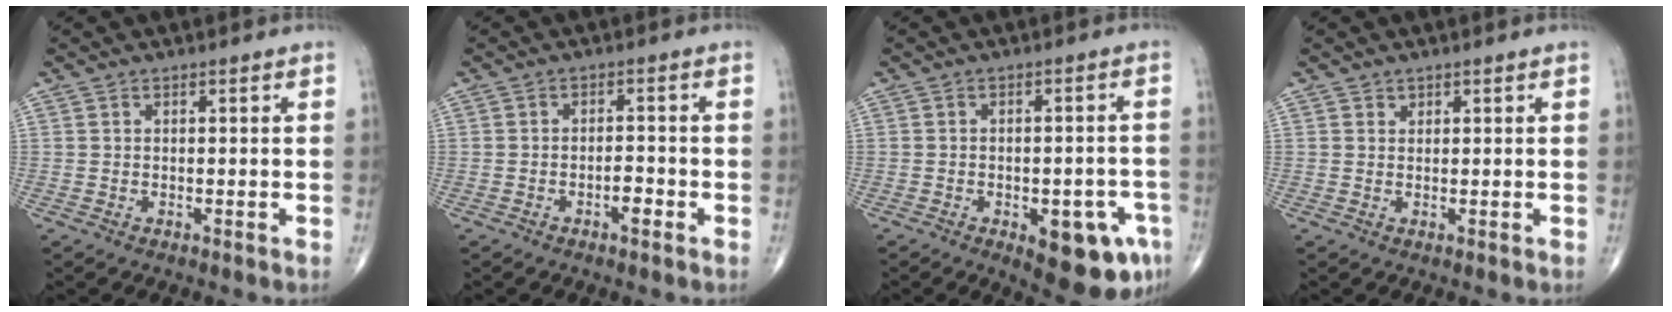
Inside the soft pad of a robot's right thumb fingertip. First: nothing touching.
{"total": 2.7, "force": [-1.4, 1.0, 2.1], "torque": [-0.029, 0.009, -0.023]}
{"total": 12.2, "force": [-5.4, 4.9, 9.7], "torque": [-0.100, 0.020, -0.059]}
{"total": 0.7, "force": [0.5, 0.5, 0.0], "torque": [0.007, -0.003, 0.006]}